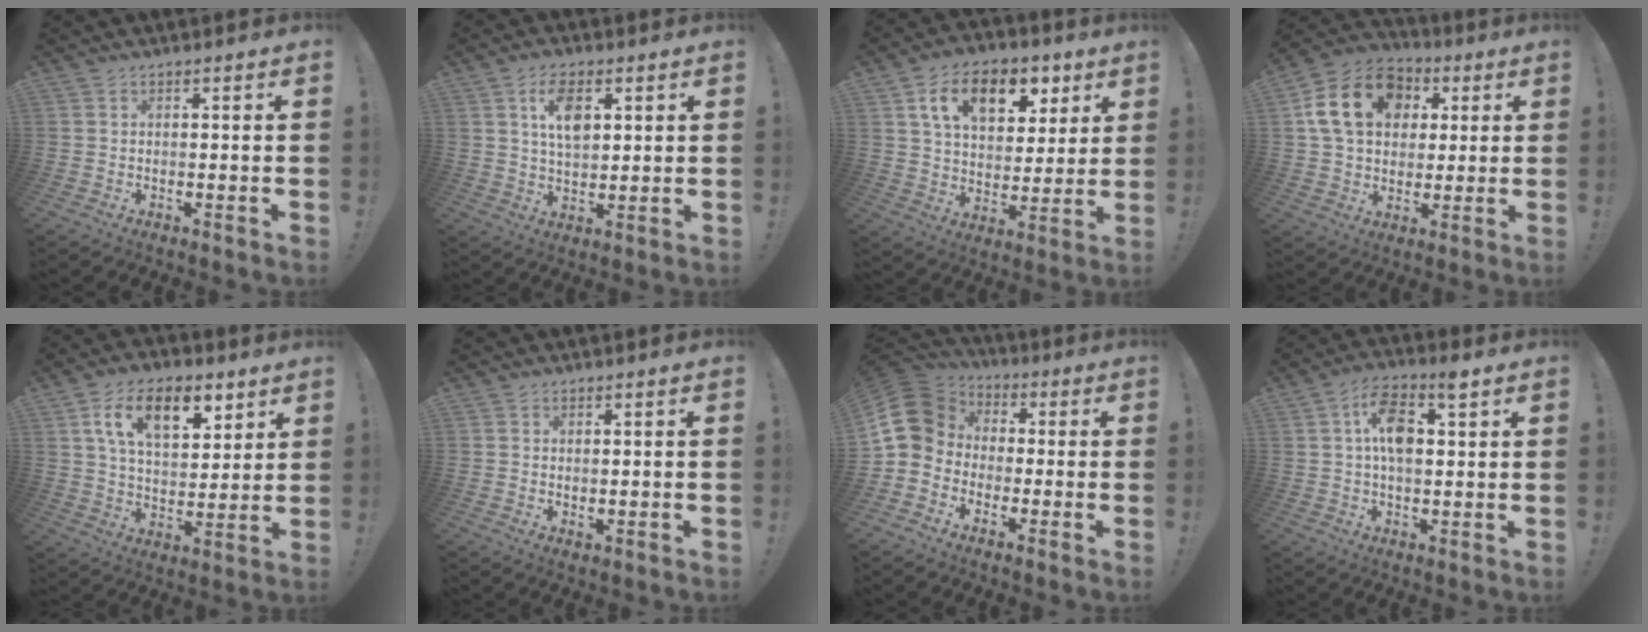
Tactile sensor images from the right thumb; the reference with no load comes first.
{"total": 9.2, "force": [3.4, 5.2, 6.8], "torque": [-0.109, 0.000, 0.060]}
{"total": 15.5, "force": [7.2, 9.9, 9.5], "torque": [-0.151, -0.020, 0.129]}
{"total": 18.4, "force": [5.1, 13.7, 11.1], "torque": [-0.183, 0.002, 0.097]}
{"total": 15.6, "force": [7.5, 8.6, 10.7], "torque": [-0.171, -0.016, 0.133]}
{"total": 0.7, "force": [0.3, 0.3, 0.5], "torque": [-0.001, -0.006, 0.005]}
{"total": 12.2, "force": [0.8, 10.5, 6.2], "torque": [-0.109, 0.009, 0.023]}
{"total": 10.7, "force": [3.1, 5.4, 8.6], "torque": [-0.143, 0.009, 0.056]}